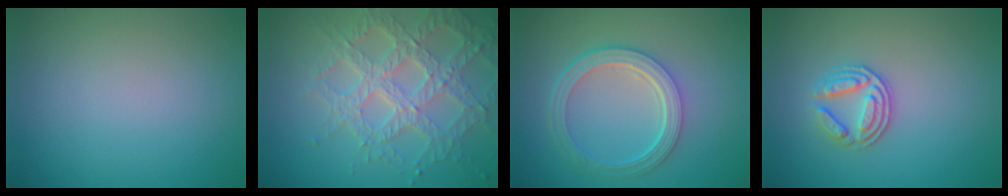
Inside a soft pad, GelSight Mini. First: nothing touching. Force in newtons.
{"total": 6.9, "press": 5.2, "slide": 4.5}
{"total": 4.9, "press": 3.7, "slide": 3.3}
{"total": 3.0, "press": 2.5, "slide": 1.6}